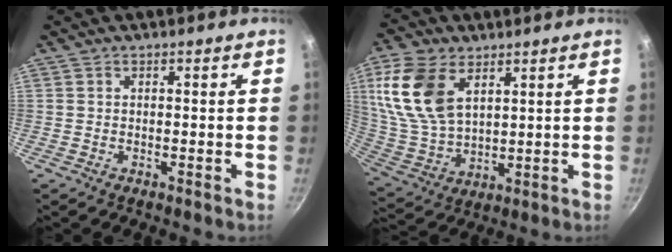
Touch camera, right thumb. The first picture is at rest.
{"total": 16.6, "force": [6.8, 10.1, 11.3], "torque": [-0.220, -0.026, 0.145]}